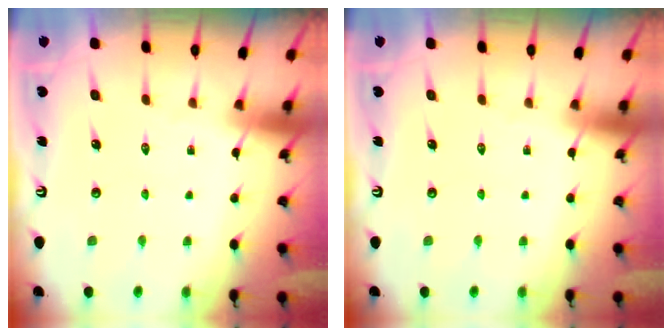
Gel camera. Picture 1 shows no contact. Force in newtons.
{"total": 0.0}